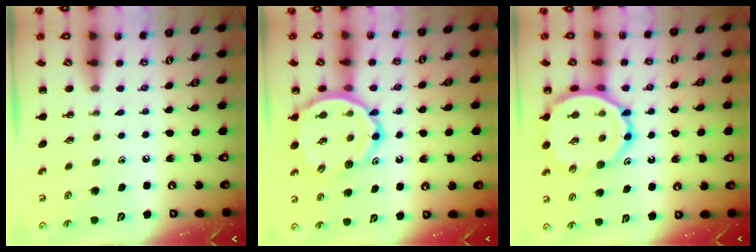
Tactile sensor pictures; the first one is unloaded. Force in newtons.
{"total": 12.3, "press": 11.8, "slide": 3.3}
{"total": 12.1, "press": 11.7, "slide": 3.0}